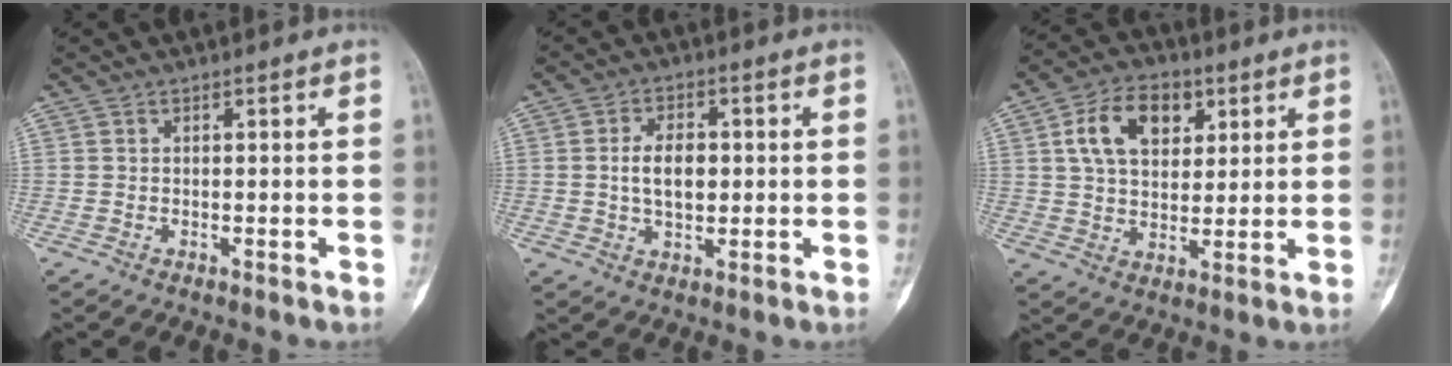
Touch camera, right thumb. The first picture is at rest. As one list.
[{"total": 6.7, "force": [0.3, 4.0, 5.3], "torque": [-0.080, 0.000, 0.004]}, {"total": 11.9, "force": [4.3, 7.7, 7.9], "torque": [-0.111, -0.005, 0.073]}]